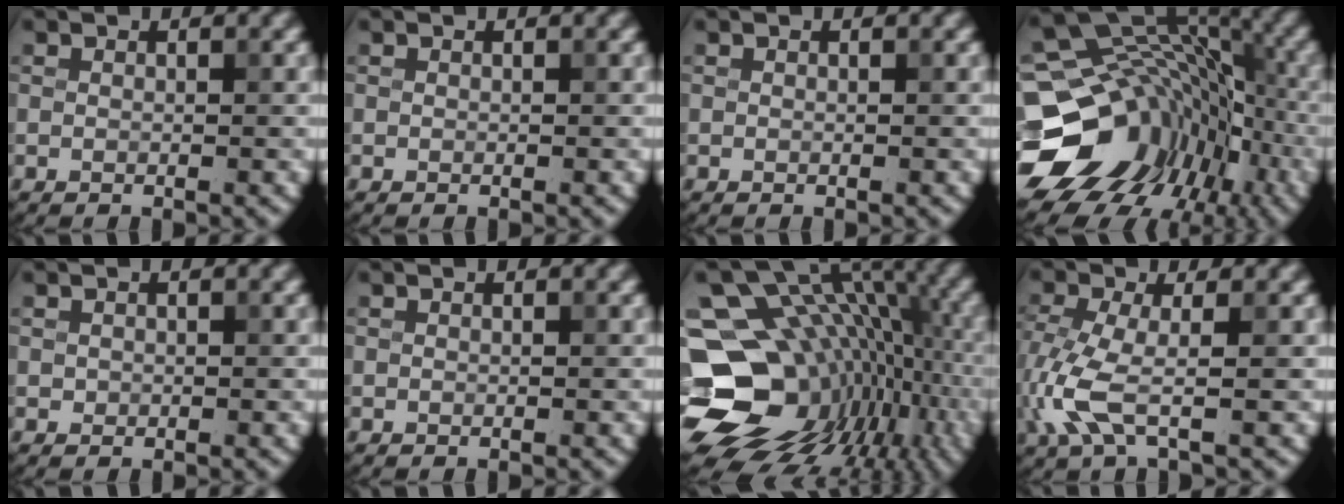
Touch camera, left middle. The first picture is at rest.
{"total": 0.0}
{"total": 0.0}
{"total": 15.8, "force": [-5.6, 12.3, 8.2], "torque": [-0.144, 0.004, -0.071]}
{"total": 0.5, "force": [0.1, 0.5, 0.1], "torque": [0.005, -0.003, 0.000]}
{"total": 0.0}
{"total": 17.1, "force": [-2.8, 12.4, 11.4], "torque": [-0.187, -0.008, -0.023]}
{"total": 4.5, "force": [-1.4, 1.6, 3.9], "torque": [-0.113, -0.009, -0.035]}